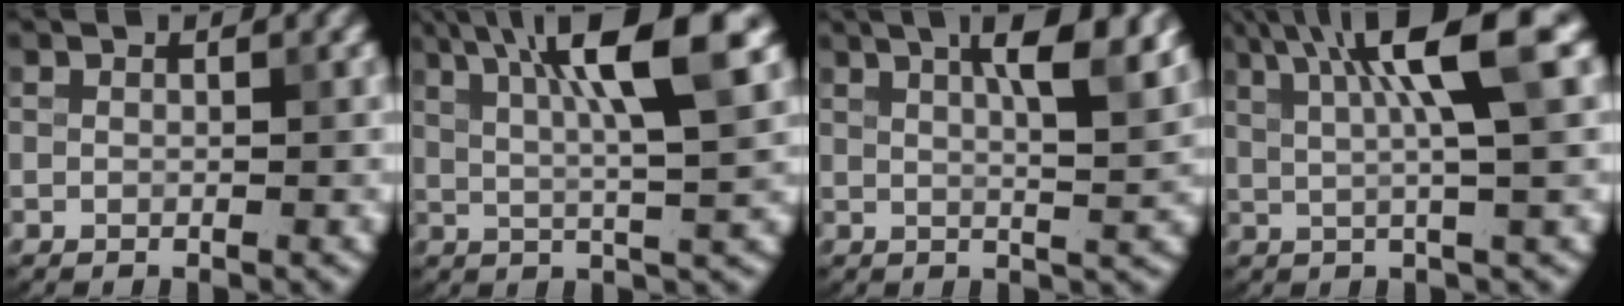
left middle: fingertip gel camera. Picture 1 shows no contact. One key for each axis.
{"total": 9.3, "fx": 4.0, "fy": 1.5, "fz": 8.3, "tx": -0.119, "ty": 0.015, "tz": 0.064}
{"total": 7.0, "fx": 3.2, "fy": 1.8, "fz": 6.0, "tx": -0.060, "ty": 0.022, "tz": 0.032}
{"total": 7.6, "fx": 2.7, "fy": 1.1, "fz": 7.0, "tx": -0.098, "ty": 0.016, "tz": 0.040}